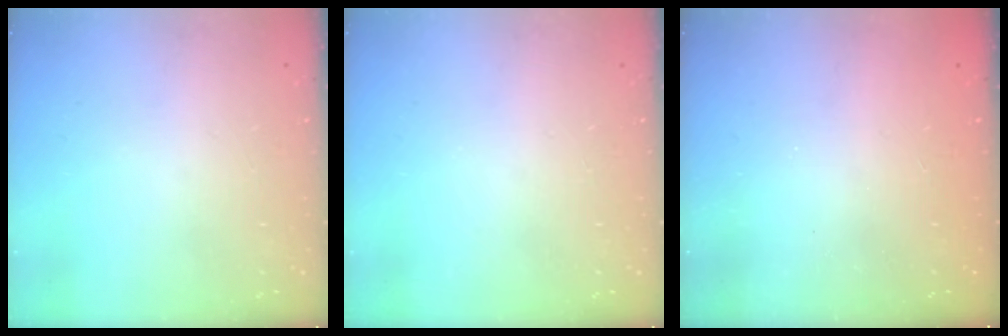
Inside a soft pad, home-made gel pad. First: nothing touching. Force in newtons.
{"total": 0.0}
{"total": 2.3, "press": 2.2, "slide": 0.8}